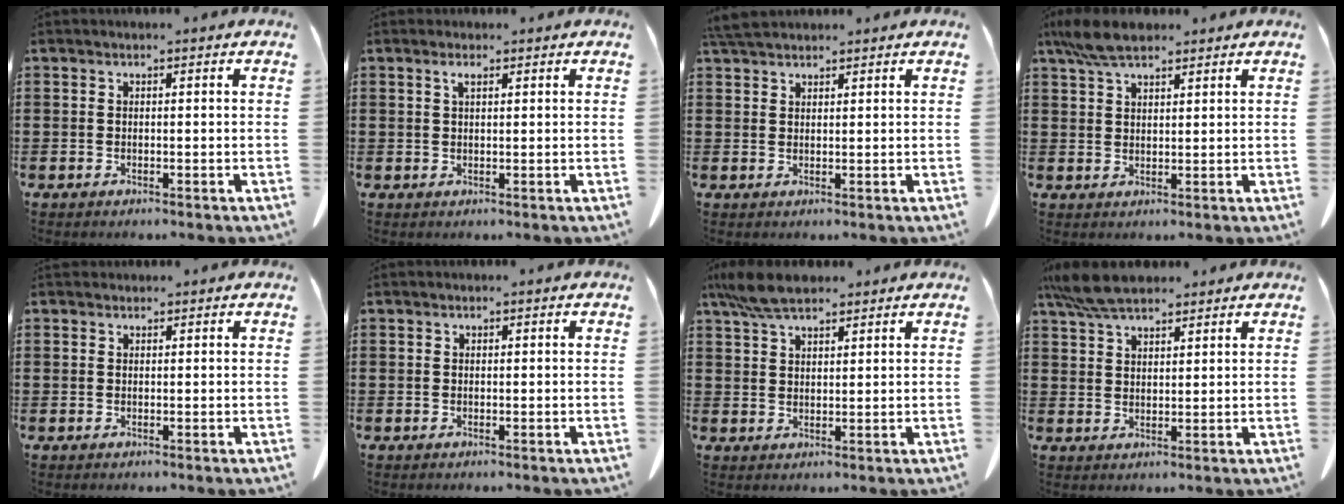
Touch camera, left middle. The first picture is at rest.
{"total": 1.5, "force": [0.8, 0.5, 1.2], "torque": [-0.018, -0.003, 0.013]}
{"total": 3.3, "force": [2.9, 0.7, 1.3], "torque": [-0.035, -0.002, 0.058]}
{"total": 6.1, "force": [4.6, 1.8, 3.5], "torque": [-0.080, -0.003, 0.088]}
{"total": 0.7, "force": [0.6, 0.3, 0.1], "torque": [-0.004, -0.001, 0.014]}
{"total": 0.0}
{"total": 6.5, "force": [5.2, 1.8, 3.5], "torque": [-0.082, -0.004, 0.098]}
{"total": 6.9, "force": [5.8, 1.9, 3.4], "torque": [-0.082, -0.008, 0.111]}